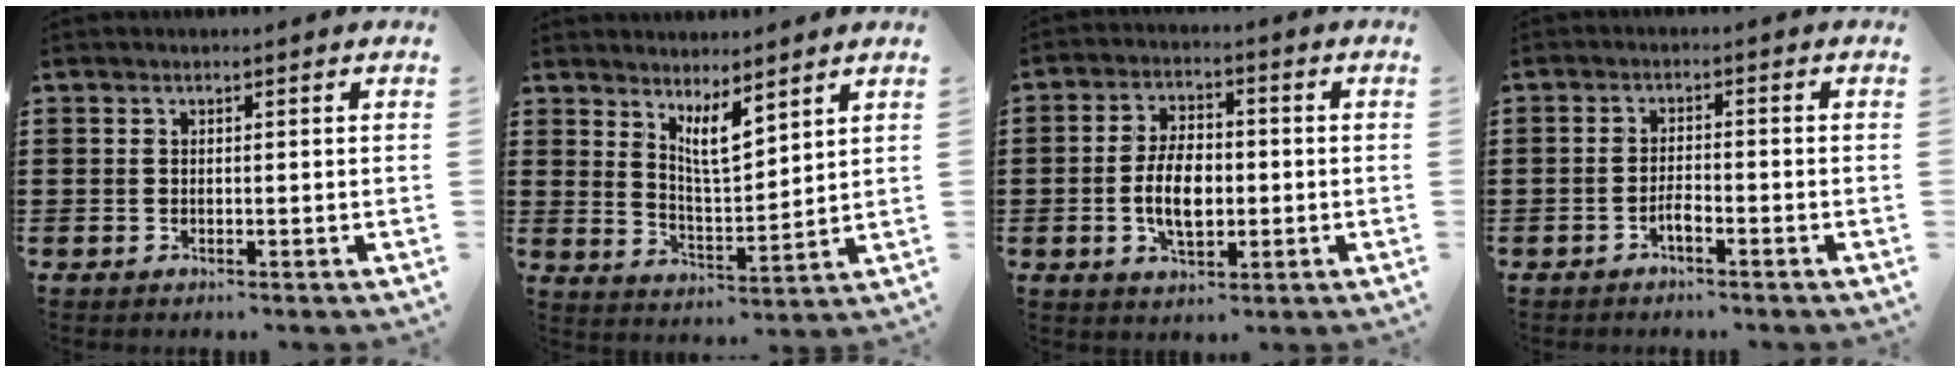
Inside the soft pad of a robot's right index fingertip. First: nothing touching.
{"total": 5.8, "force": [4.4, 1.3, 3.5], "torque": [-0.072, -0.018, 0.076]}
{"total": 7.2, "force": [-0.9, 3.9, 6.0], "torque": [-0.120, 0.001, -0.022]}
{"total": 2.0, "force": [-1.5, 0.4, 1.3], "torque": [-0.024, 0.002, -0.028]}